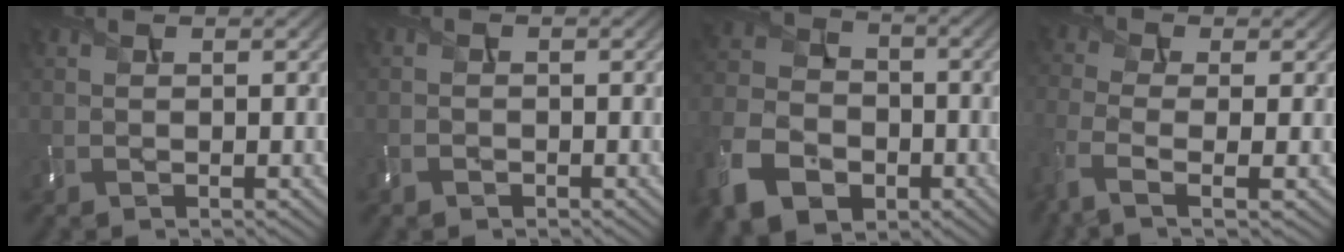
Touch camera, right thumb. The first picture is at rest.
{"total": 1.5, "force": [-1.2, 0.9, 0.3], "torque": [-0.008, -0.004, -0.027]}
{"total": 12.5, "force": [-6.3, 8.8, 6.2], "torque": [-0.165, -0.044, -0.132]}
{"total": 6.3, "force": [-3.1, 2.4, 4.9], "torque": [-0.125, -0.019, -0.069]}